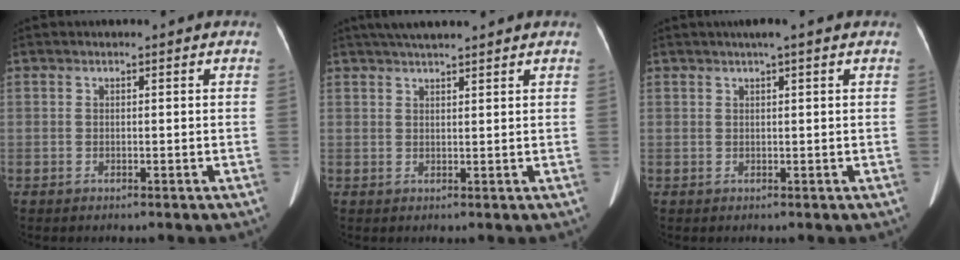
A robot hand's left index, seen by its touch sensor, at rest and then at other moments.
{"total": 6.2, "force": [5.3, 0.3, 3.2], "torque": [-0.050, 0.029, 0.083]}
{"total": 2.9, "force": [2.1, -0.1, 2.1], "torque": [-0.031, 0.019, 0.032]}